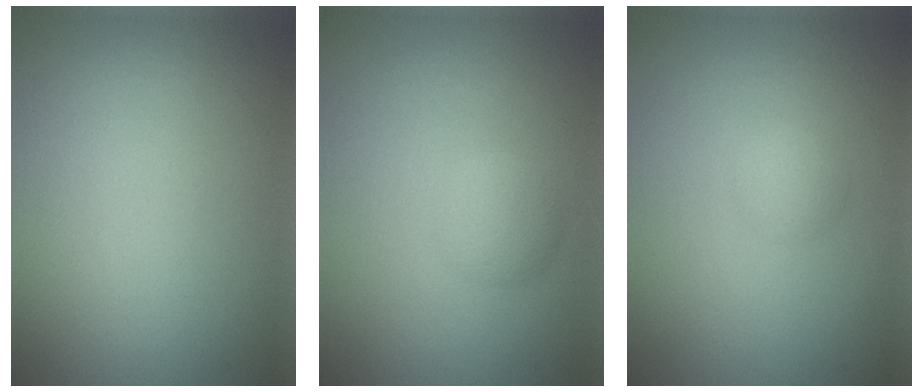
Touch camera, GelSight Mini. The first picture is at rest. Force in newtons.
{"total": 1.9, "press": 1.9, "slide": 0.0}
{"total": 1.3, "press": 1.3, "slide": 0.1}